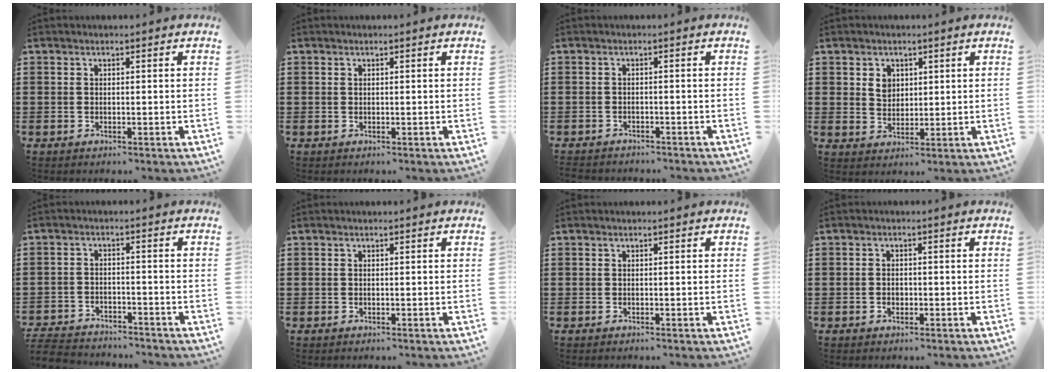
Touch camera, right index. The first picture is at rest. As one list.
[{"total": 0.0}, {"total": 1.4, "force": [-1.4, 0.0, -0.1], "torque": [-0.004, -0.001, -0.031]}, {"total": 2.9, "force": [1.3, 2.3, 1.2], "torque": [-0.032, 0.009, 0.023]}, {"total": 4.1, "force": [-4.1, 0.3, 0.2], "torque": [-0.021, -0.006, -0.091]}, {"total": 0.0}, {"total": 0.0}, {"total": 1.1, "force": [-0.4, 0.8, 0.7], "torque": [-0.016, 0.001, -0.007]}]